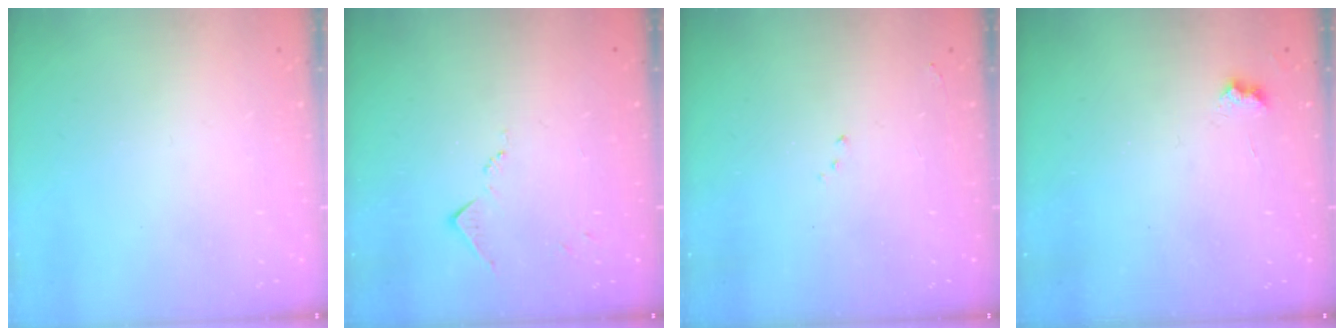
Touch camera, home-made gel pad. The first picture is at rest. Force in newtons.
{"total": 7.0, "press": 6.9, "slide": 0.8}
{"total": 5.0, "press": 4.9, "slide": 0.8}
{"total": 3.5, "press": 3.4, "slide": 0.6}